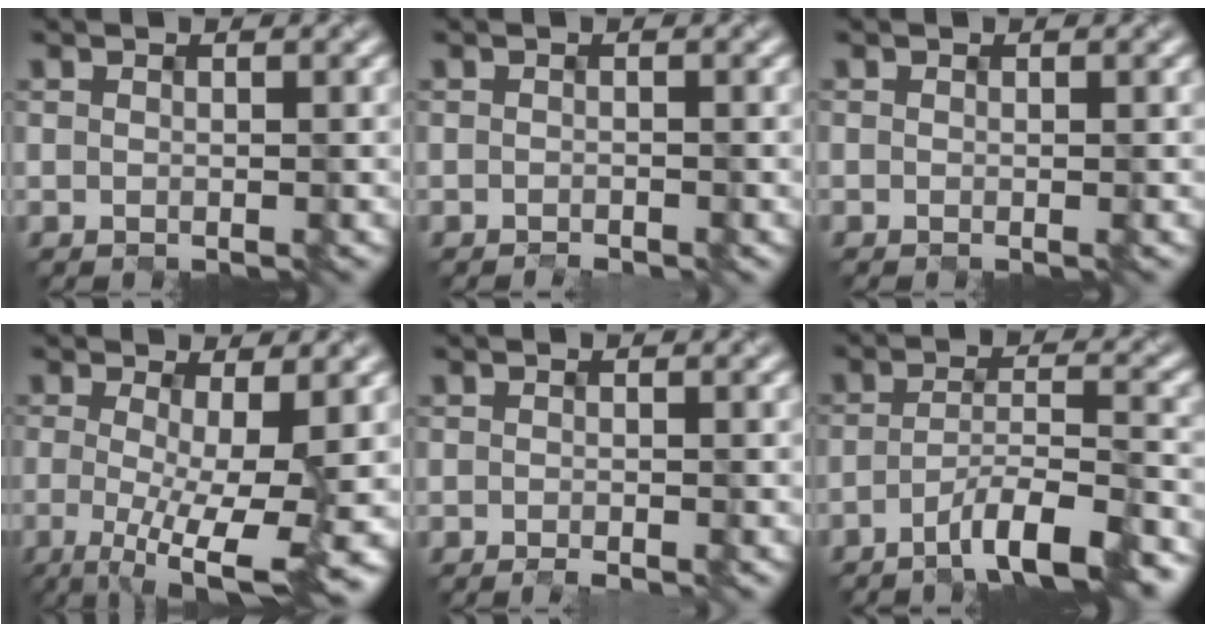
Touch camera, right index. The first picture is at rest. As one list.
[{"total": 0.6, "force": [-0.6, 0.0, 0.1], "torque": [-0.004, -0.001, -0.007]}, {"total": 0.0}, {"total": 8.3, "force": [-1.3, 1.9, 8.0], "torque": [-0.110, -0.011, -0.014]}, {"total": 0.8, "force": [-0.4, 0.1, 0.6], "torque": [-0.011, -0.002, -0.004]}, {"total": 7.1, "force": [-4.7, 1.3, 5.1], "torque": [-0.074, 0.007, -0.076]}]